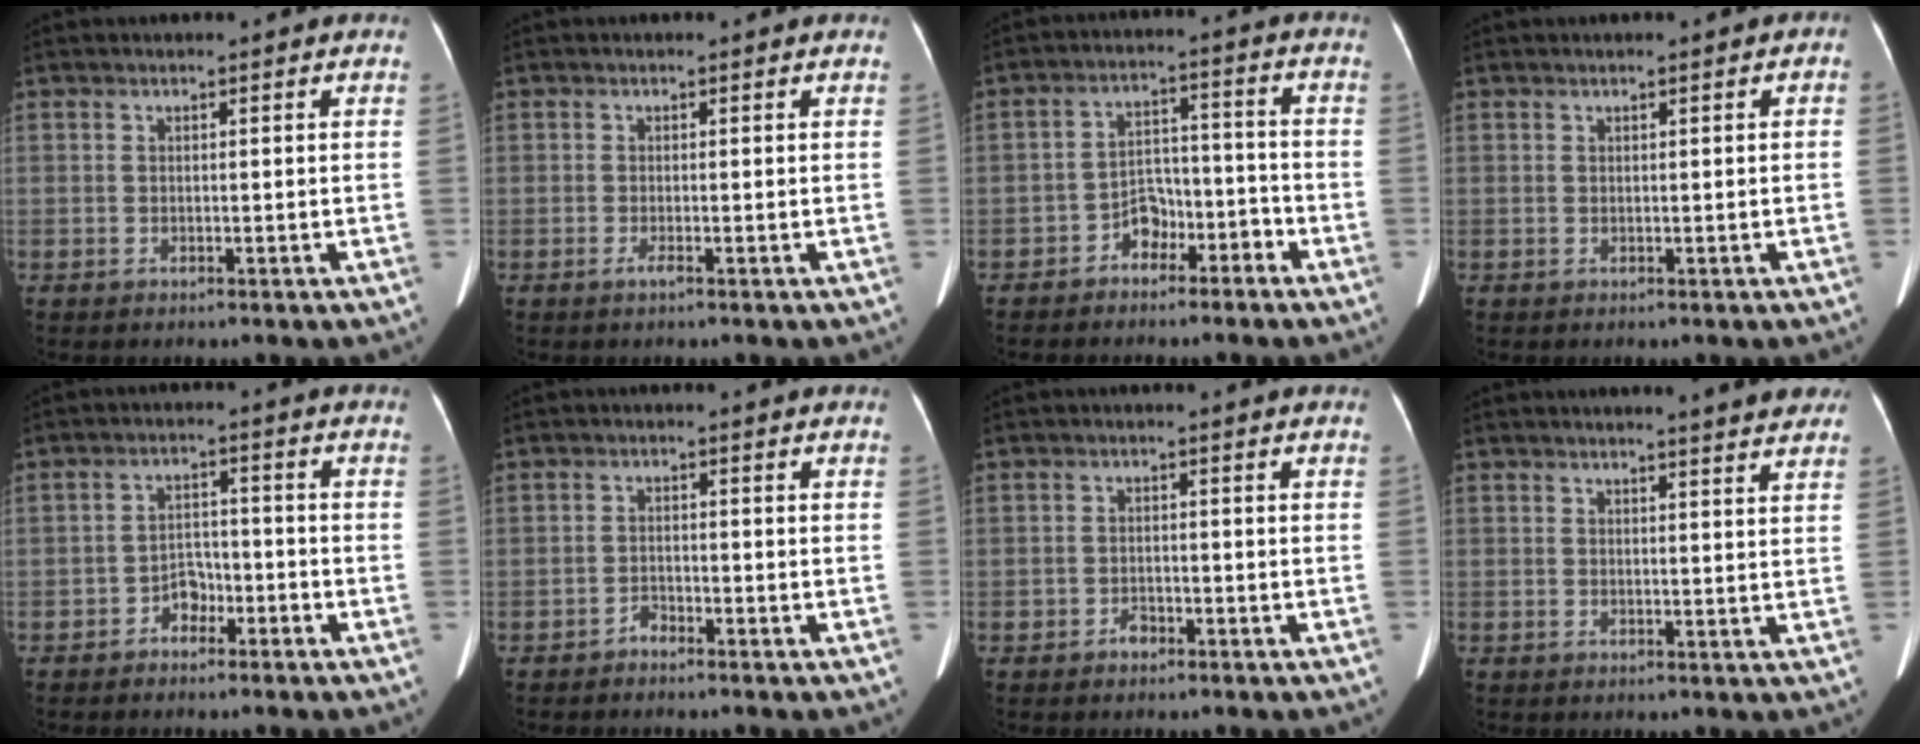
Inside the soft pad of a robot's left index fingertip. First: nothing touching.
{"total": 0.7, "force": [-0.3, 0.0, 0.6], "torque": [-0.012, 0.000, -0.007]}
{"total": 5.3, "force": [-3.5, 3.0, 2.5], "torque": [-0.038, 0.027, -0.059]}
{"total": 0.7, "force": [0.2, 0.3, 0.6], "torque": [-0.004, 0.005, 0.001]}
{"total": 3.4, "force": [-2.3, 2.1, 1.5], "torque": [-0.023, 0.011, -0.038]}
{"total": 1.3, "force": [-1.2, 0.4, 0.1], "torque": [0.000, 0.001, -0.022]}
{"total": 1.4, "force": [-1.1, 0.9, 0.4], "torque": [-0.005, 0.004, -0.017]}
{"total": 6.1, "force": [5.5, 0.4, 2.7], "torque": [-0.032, -0.004, 0.050]}